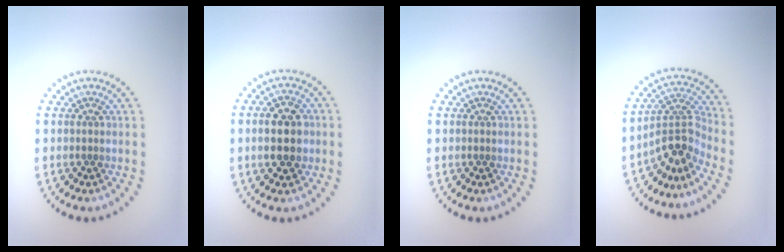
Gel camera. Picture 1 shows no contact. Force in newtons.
{"total": 4.6, "press": 4.6, "slide": 0.1}
{"total": 0.0}
{"total": 3.8, "press": 2.6, "slide": 2.8}